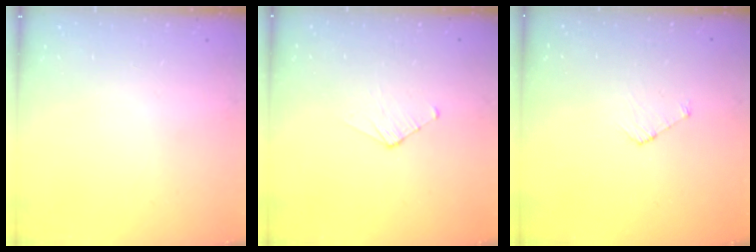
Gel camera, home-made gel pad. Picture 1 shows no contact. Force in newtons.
{"total": 2.8, "press": 2.7, "slide": 0.3}
{"total": 3.8, "press": 3.8, "slide": 0.3}